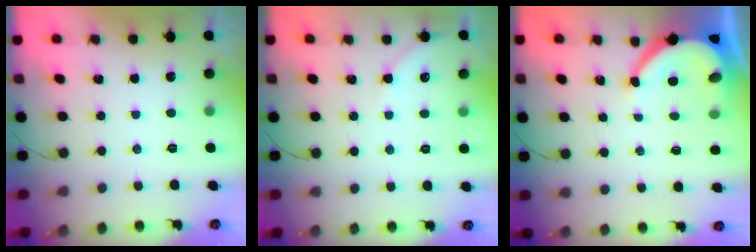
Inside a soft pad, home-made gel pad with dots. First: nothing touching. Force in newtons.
{"total": 2.9, "press": 2.9, "slide": 0.4}
{"total": 7.7, "press": 7.6, "slide": 0.8}